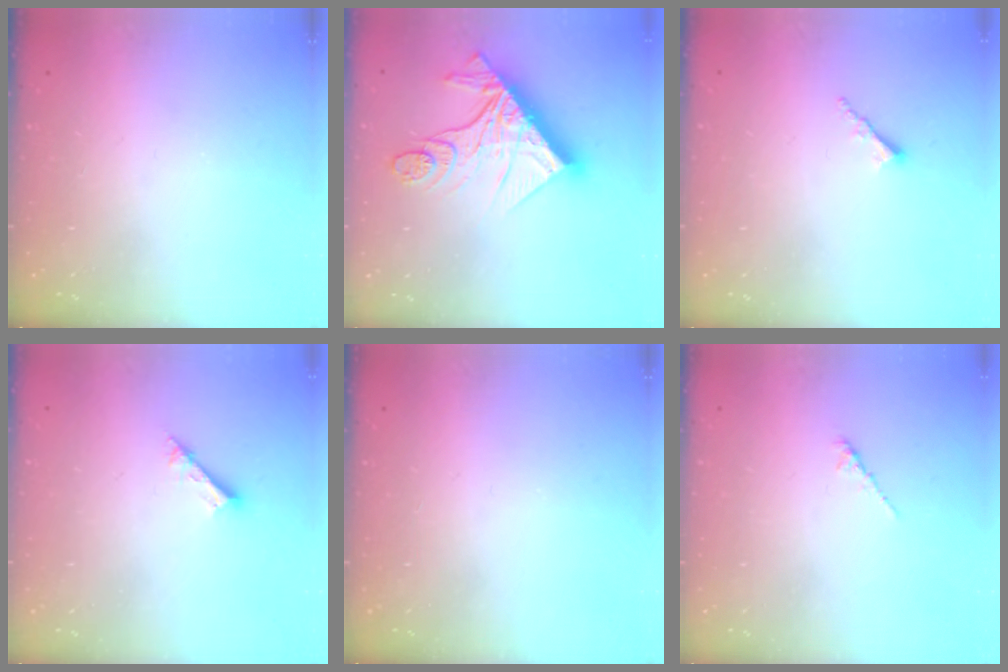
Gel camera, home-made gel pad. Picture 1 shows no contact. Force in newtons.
{"total": 19.7, "press": 19.6, "slide": 2.0}
{"total": 1.7, "press": 1.7, "slide": 0.3}
{"total": 2.5, "press": 2.5, "slide": 0.1}
{"total": 0.0}
{"total": 1.6, "press": 1.5, "slide": 0.5}